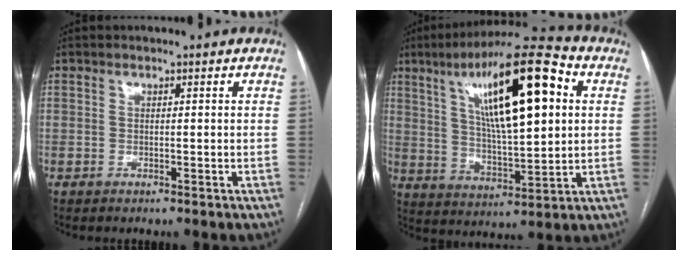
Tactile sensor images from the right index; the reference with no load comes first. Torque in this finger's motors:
{"motor_torque": [1.30, 0.84, 0.53, 0.21]}